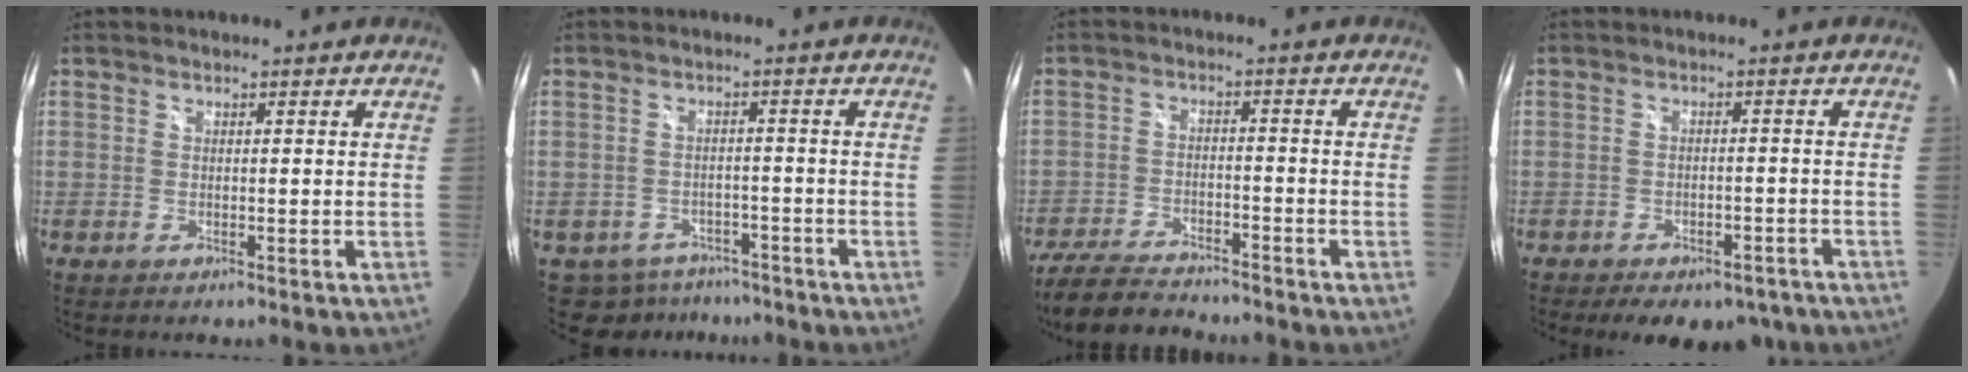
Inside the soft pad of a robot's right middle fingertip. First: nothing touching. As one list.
[{"total": 7.0, "force": [-5.3, 4.3, 1.6], "torque": [-0.040, 0.004, -0.068]}, {"total": 11.6, "force": [-10.2, 2.8, 4.7], "torque": [-0.125, -0.016, -0.174]}, {"total": 11.5, "force": [-8.4, 5.6, 5.4], "torque": [-0.109, -0.005, -0.098]}]